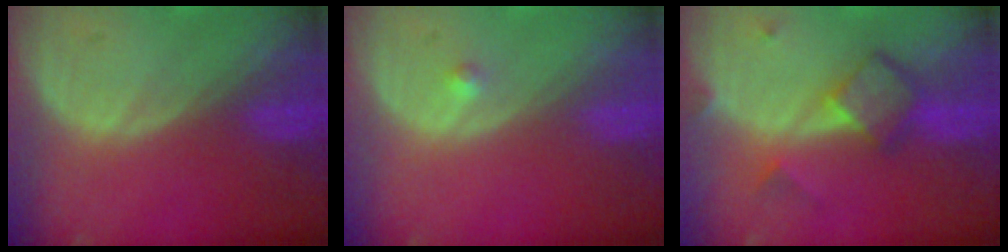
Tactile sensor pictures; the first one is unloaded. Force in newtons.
{"total": 0.8, "press": 0.6, "slide": 0.4}
{"total": 5.5, "press": 5.4, "slide": 1.0}